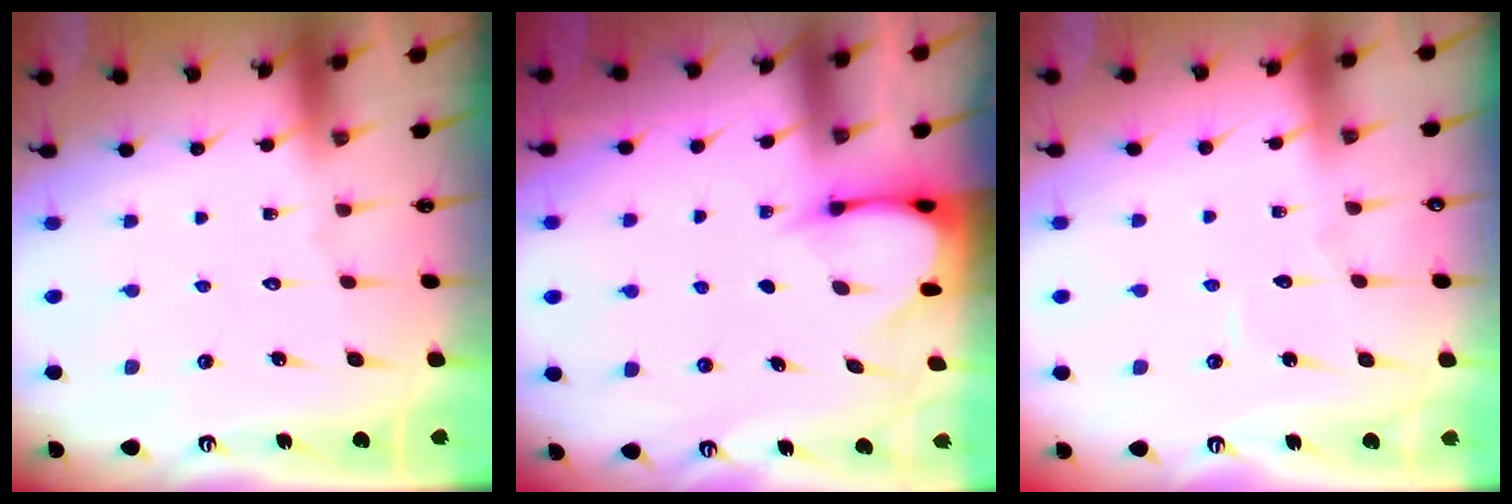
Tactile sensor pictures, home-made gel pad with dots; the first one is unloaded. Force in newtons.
{"total": 3.4, "press": 3.4, "slide": 0.3}
{"total": 3.4, "press": 3.4, "slide": 0.4}